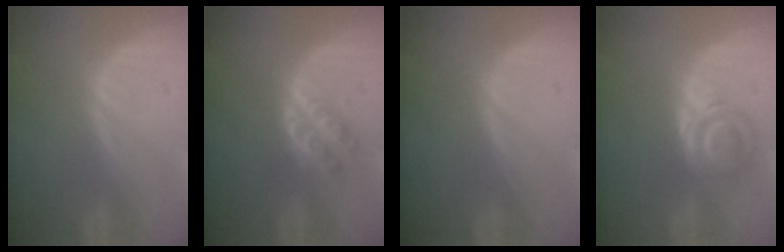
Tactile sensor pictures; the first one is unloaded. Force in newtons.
{"total": 4.2, "press": 4.2, "slide": 0.1}
{"total": 0.0}
{"total": 5.6, "press": 5.3, "slide": 1.9}